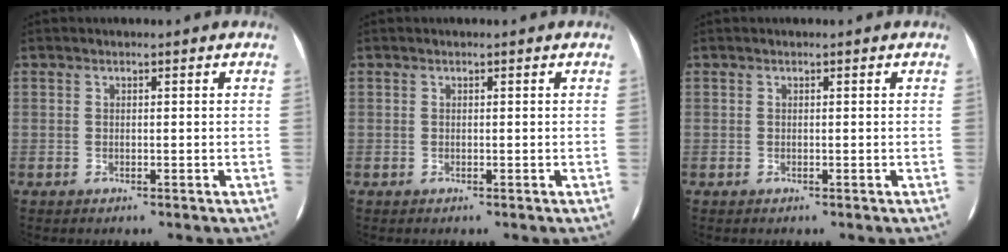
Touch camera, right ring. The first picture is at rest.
{"total": 0.0}
{"total": 0.0}